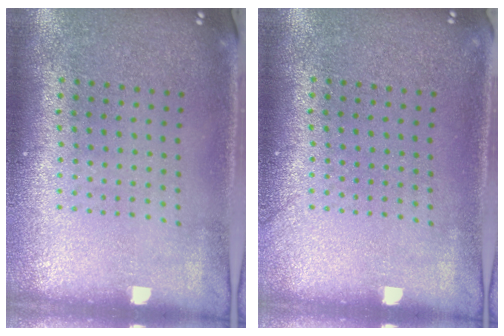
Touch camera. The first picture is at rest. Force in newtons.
{"total": 0.5, "press": 0.5, "slide": 0.1}